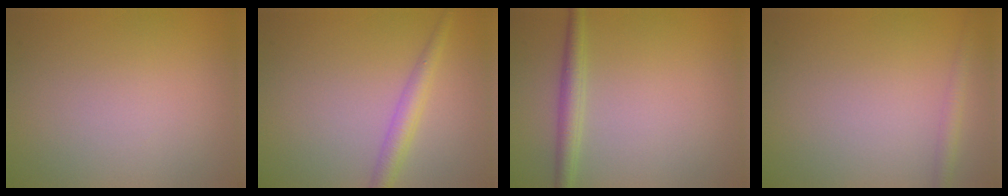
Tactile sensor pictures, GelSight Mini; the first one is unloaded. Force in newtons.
{"total": 2.5, "press": 2.5, "slide": 0.0}
{"total": 2.3, "press": 2.3, "slide": 0.0}
{"total": 1.3, "press": 1.3, "slide": 0.1}